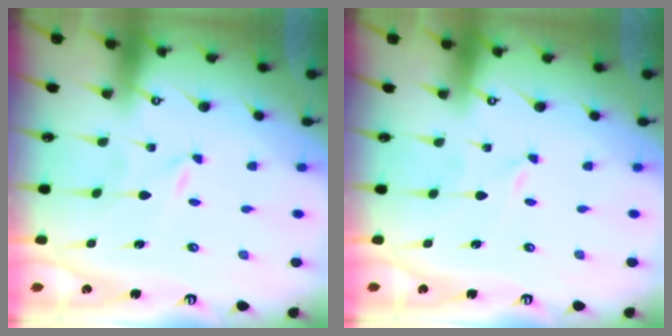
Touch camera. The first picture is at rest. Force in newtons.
{"total": 0.0}